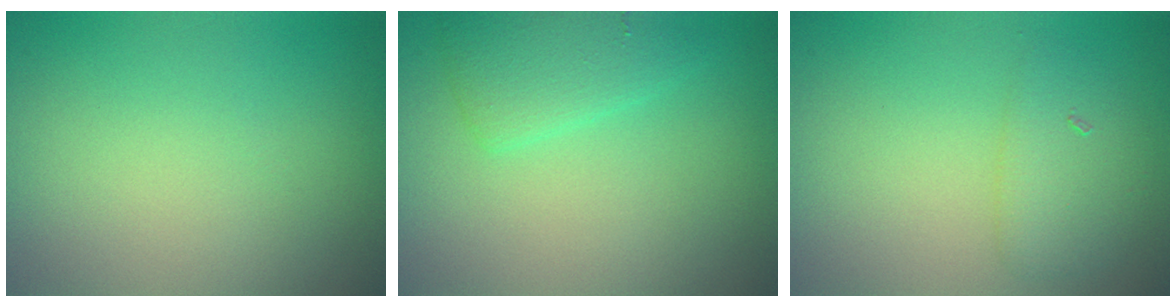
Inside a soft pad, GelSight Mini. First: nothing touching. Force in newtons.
{"total": 2.6, "press": 2.6, "slide": 0.2}
{"total": 2.1, "press": 2.1, "slide": 0.1}